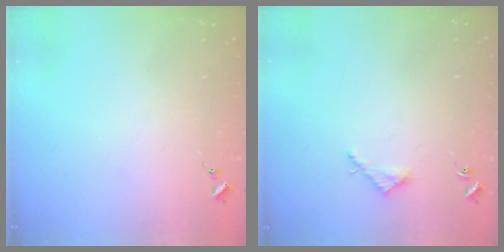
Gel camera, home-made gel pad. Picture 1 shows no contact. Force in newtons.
{"total": 3.3, "press": 3.3, "slide": 0.3}